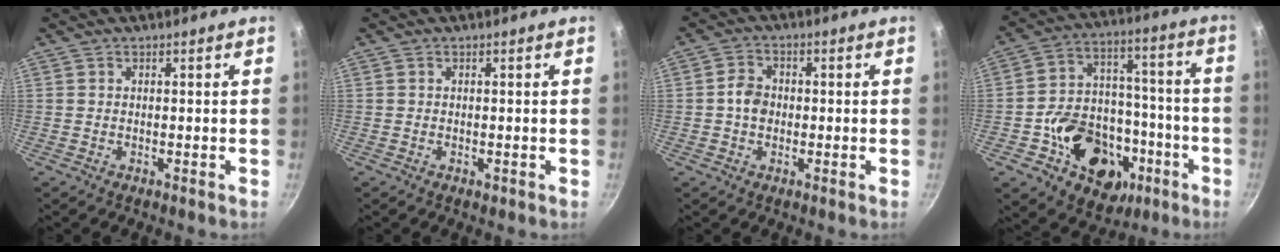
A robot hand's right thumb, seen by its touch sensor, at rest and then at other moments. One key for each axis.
{"total": 0.5, "fx": -0.2, "fy": 0.4, "fz": 0.3, "tx": -0.003, "ty": -0.001, "tz": -0.003}
{"total": 4.2, "fx": -0.4, "fy": 3.4, "fz": 2.4, "tx": -0.026, "ty": 0.016, "tz": -0.012}
{"total": 22.0, "fx": -8.1, "fy": 16.4, "fz": 12.2, "tx": -0.158, "ty": 0.065, "tz": -0.111}